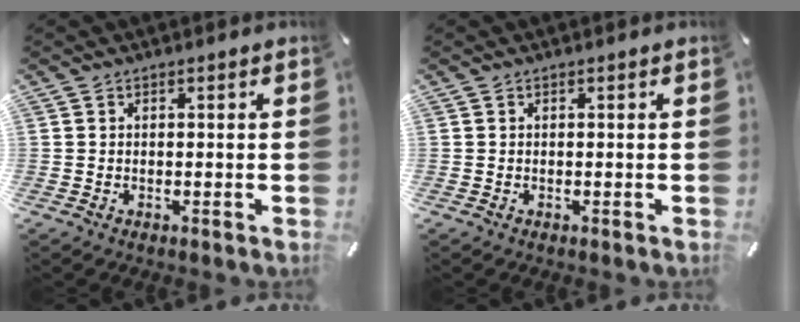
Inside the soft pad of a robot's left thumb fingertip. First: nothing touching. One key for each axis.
{"total": 0.0}